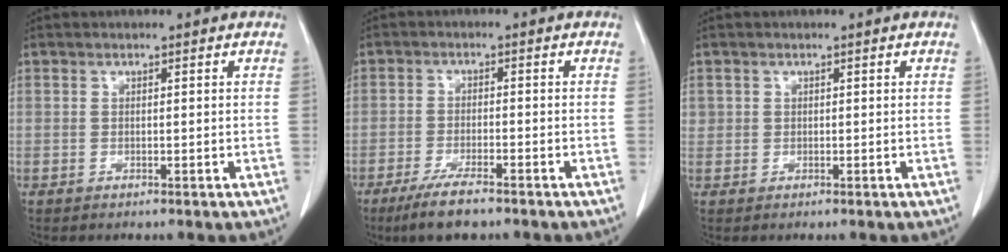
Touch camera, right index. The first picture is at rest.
{"total": 6.2, "force": [-4.6, 0.9, 4.1], "torque": [-0.079, -0.014, -0.076]}
{"total": 1.0, "force": [0.3, 1.0, 0.1], "torque": [0.011, 0.003, 0.003]}